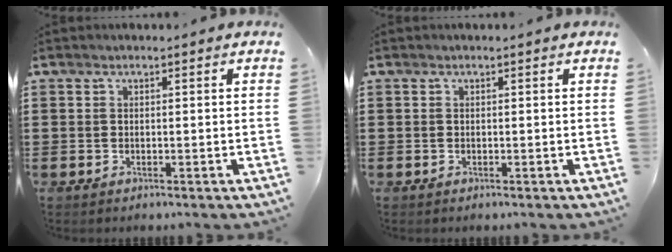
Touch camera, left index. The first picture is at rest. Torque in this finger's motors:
{"motor_torque": [-0.01, 0.00, 0.01, -0.01]}